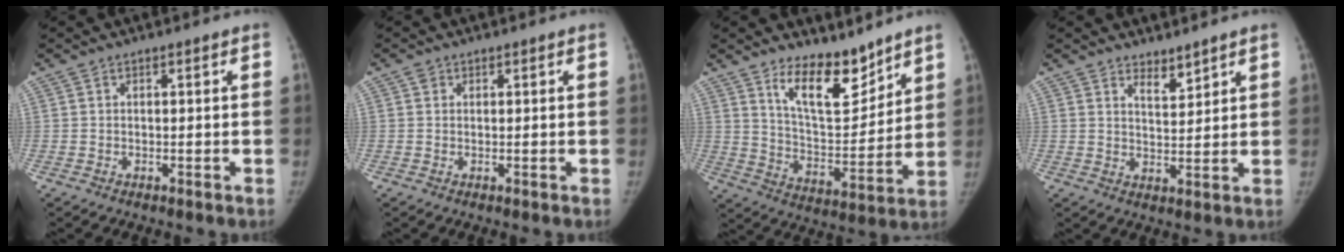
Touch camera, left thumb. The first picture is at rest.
{"total": 1.0, "force": [0.4, 0.8, 0.3], "torque": [0.002, -0.001, 0.005]}
{"total": 12.6, "force": [9.5, 4.9, 6.8], "torque": [-0.078, -0.083, 0.173]}
{"total": 3.6, "force": [3.1, 1.2, 1.4], "torque": [-0.010, -0.029, 0.054]}